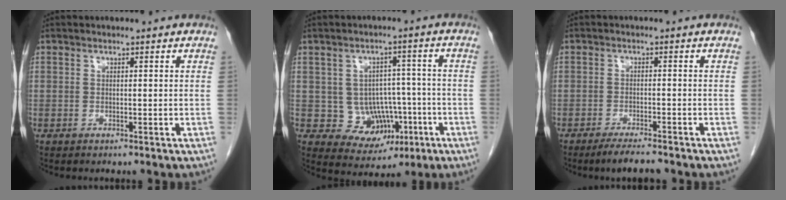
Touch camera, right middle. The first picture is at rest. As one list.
[{"total": 8.1, "force": [-1.8, 6.9, 3.9], "torque": [-0.049, 0.024, -0.008]}, {"total": 4.4, "force": [-3.7, 0.4, 2.4], "torque": [-0.042, -0.010, -0.063]}]